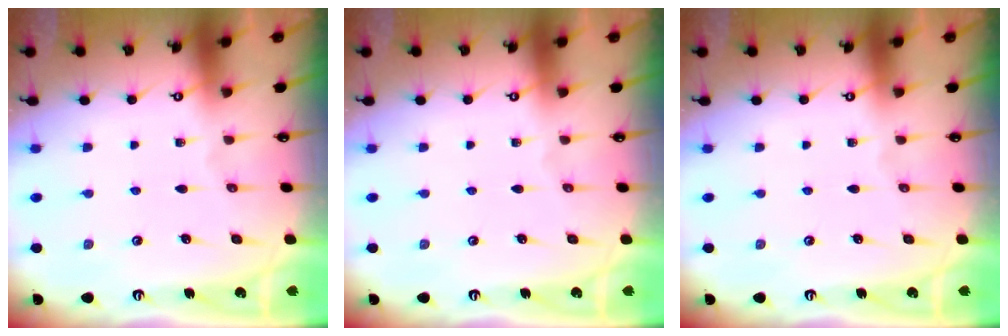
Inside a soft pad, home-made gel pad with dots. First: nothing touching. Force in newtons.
{"total": 0.0}
{"total": 0.0}